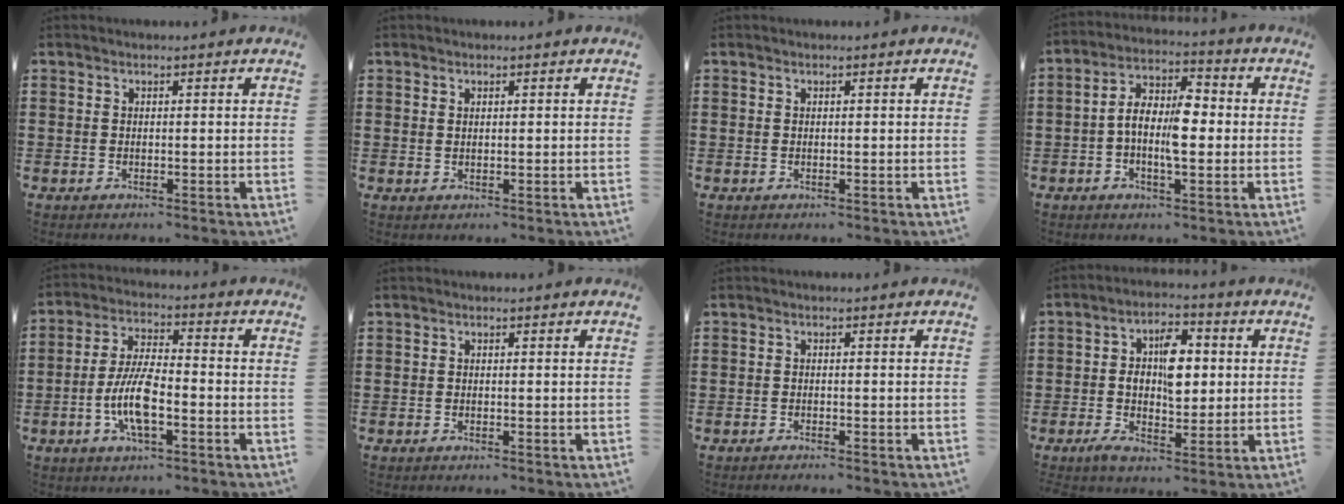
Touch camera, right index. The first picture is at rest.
{"total": 0.8, "force": [0.6, 0.2, 0.5], "torque": [-0.011, 0.000, 0.014]}
{"total": 0.0}
{"total": 7.9, "force": [-0.8, 3.3, 7.1], "torque": [-0.147, 0.003, -0.020]}
{"total": 8.8, "force": [-2.4, 2.8, 8.0], "torque": [-0.180, -0.013, -0.049]}
{"total": 0.0}
{"total": 0.7, "force": [-0.7, -0.1, 0.1], "torque": [-0.003, 0.000, -0.014]}
{"total": 8.4, "force": [0.8, 4.2, 7.2], "torque": [-0.112, 0.005, 0.011]}